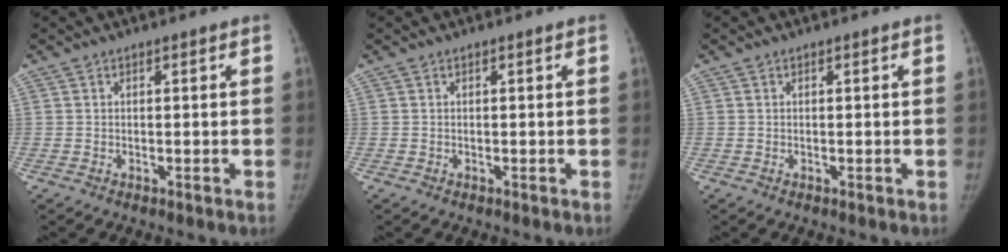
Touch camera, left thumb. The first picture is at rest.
{"total": 0.0}
{"total": 0.0}